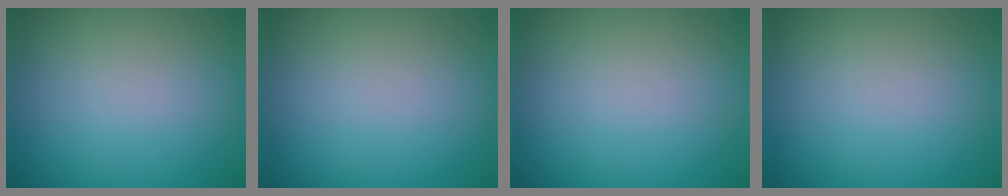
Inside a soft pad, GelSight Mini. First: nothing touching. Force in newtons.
{"total": 0.0}
{"total": 0.0}
{"total": 0.0}